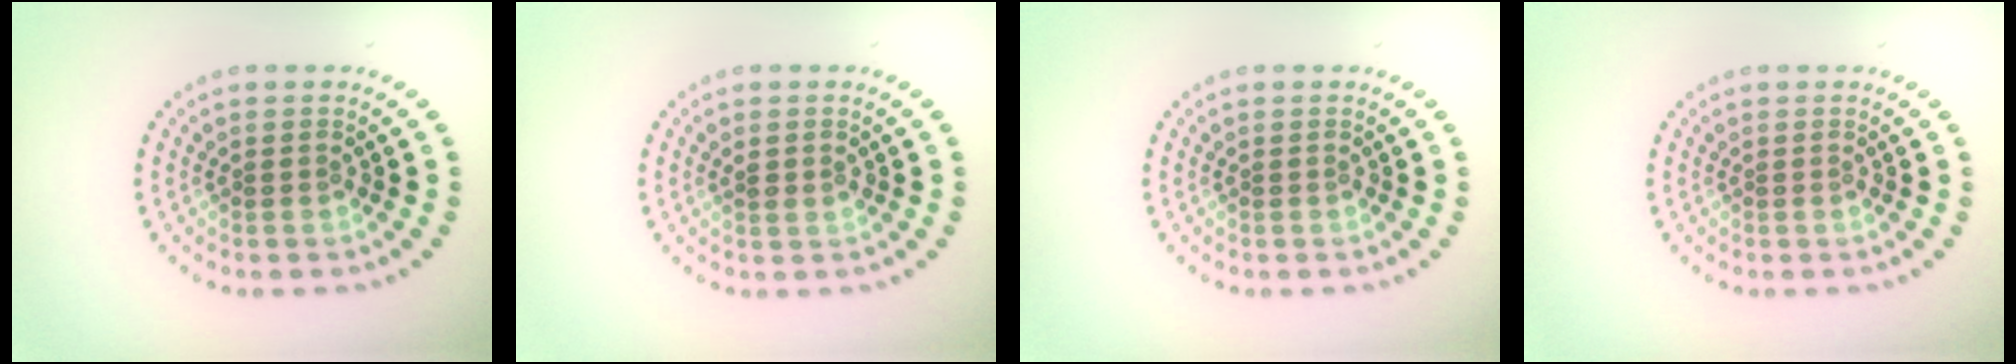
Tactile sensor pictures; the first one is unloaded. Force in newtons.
{"total": 0.6, "press": 0.5, "slide": 0.2}
{"total": 0.0}
{"total": 0.0}